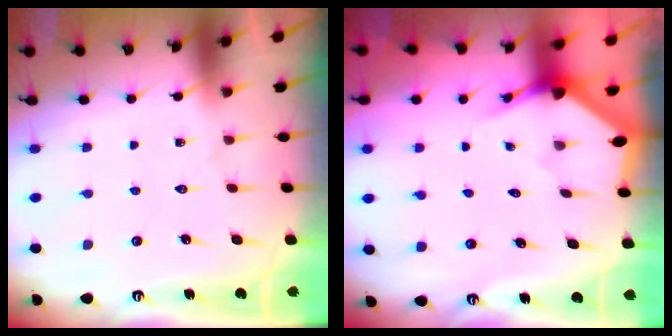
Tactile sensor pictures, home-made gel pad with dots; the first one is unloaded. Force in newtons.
{"total": 2.9, "press": 2.9, "slide": 0.2}